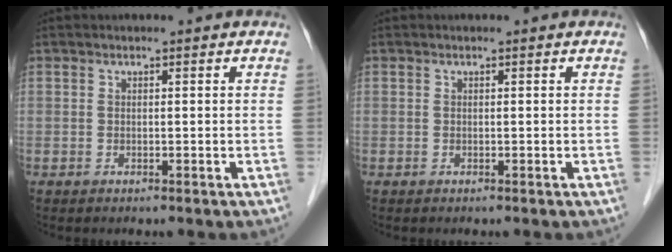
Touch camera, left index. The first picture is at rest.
{"total": 0.0}